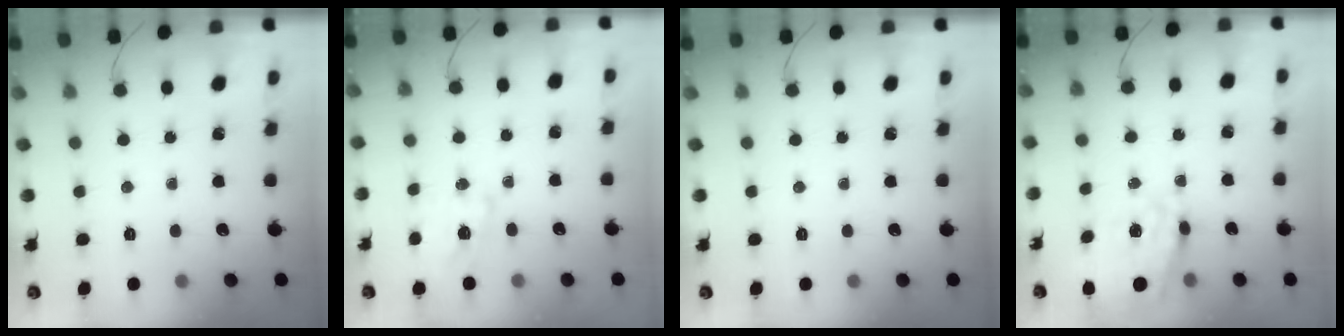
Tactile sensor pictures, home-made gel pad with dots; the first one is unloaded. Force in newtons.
{"total": 1.2, "press": 0.2, "slide": 1.2}
{"total": 0.0}
{"total": 19.1, "press": 18.8, "slide": 3.8}